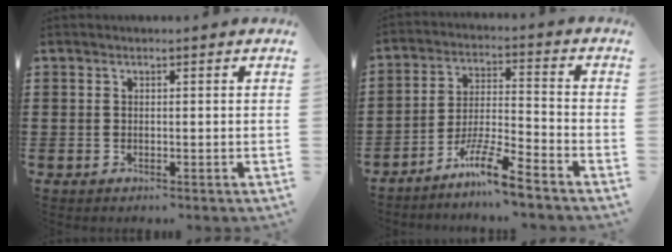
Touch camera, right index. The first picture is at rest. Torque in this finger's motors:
{"motor_torque": [-0.24, 0.35, 0.15, 0.06]}